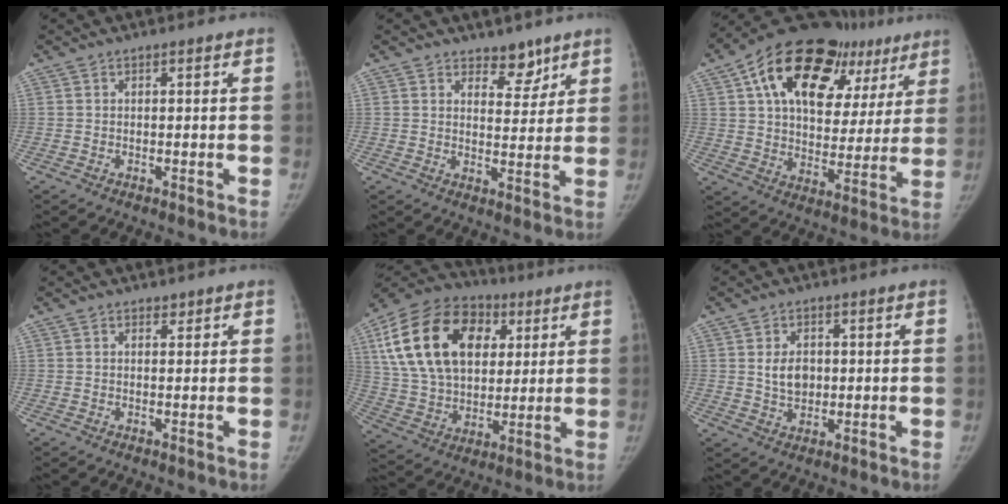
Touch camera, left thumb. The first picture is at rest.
{"total": 5.1, "force": [3.9, 2.7, 1.9], "torque": [0.009, -0.028, 0.059]}
{"total": 28.1, "force": [14.1, 16.2, 18.2], "torque": [-0.237, 0.018, 0.221]}
{"total": 0.7, "force": [0.5, 0.4, 0.0], "torque": [0.007, -0.003, 0.007]}
{"total": 25.3, "force": [8.0, 17.1, 16.9], "torque": [-0.308, 0.011, 0.141]}
{"total": 5.0, "force": [0.6, 3.7, 3.4], "torque": [-0.042, -0.005, 0.016]}